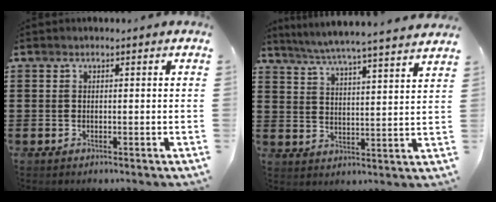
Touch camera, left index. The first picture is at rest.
{"total": 5.3, "force": [4.8, -1.1, 1.9], "torque": [-0.056, -0.038, 0.078]}